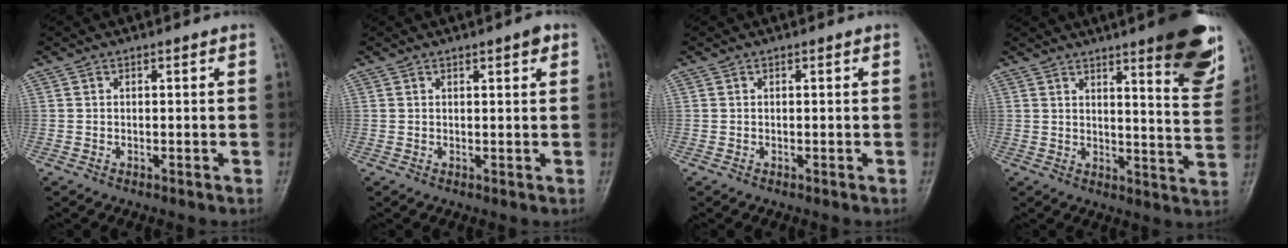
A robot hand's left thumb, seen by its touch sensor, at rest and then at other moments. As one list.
[{"total": 2.0, "force": [1.2, 0.5, 1.5], "torque": [-0.018, -0.004, 0.015]}, {"total": 0.0}, {"total": 15.1, "force": [9.0, 2.9, 11.8], "torque": [-0.124, -0.054, 0.119]}]